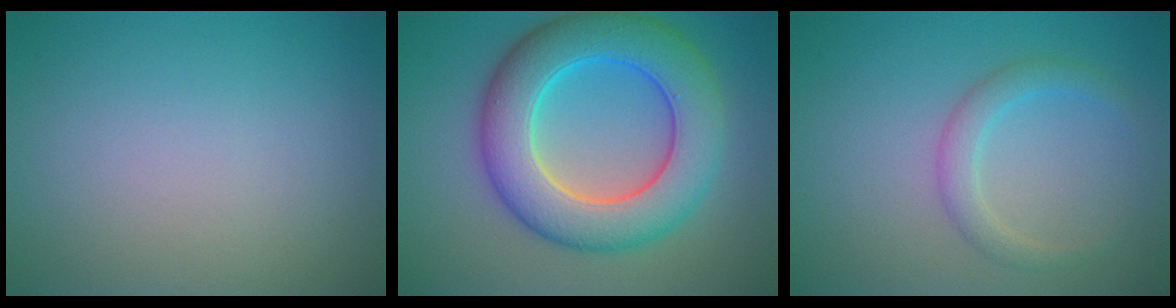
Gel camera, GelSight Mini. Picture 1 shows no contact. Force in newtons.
{"total": 9.7, "press": 9.7, "slide": 0.1}
{"total": 2.3, "press": 2.2, "slide": 0.1}